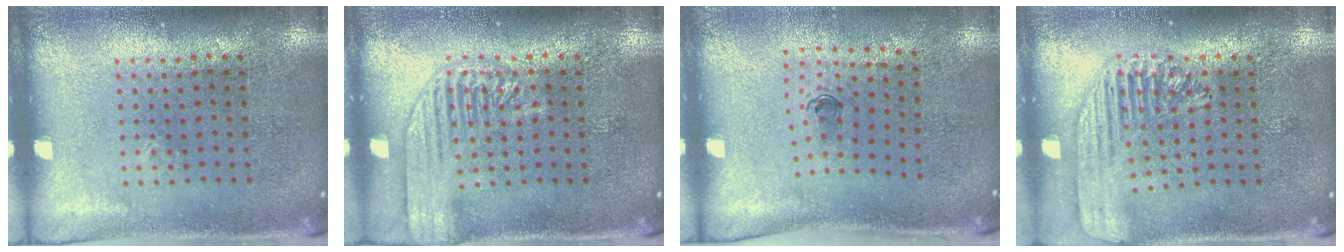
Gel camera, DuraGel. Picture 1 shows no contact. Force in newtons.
{"total": 3.0, "press": 3.0, "slide": 0.3}
{"total": 0.7, "press": 0.3, "slide": 0.6}
{"total": 1.7, "press": 1.5, "slide": 0.8}